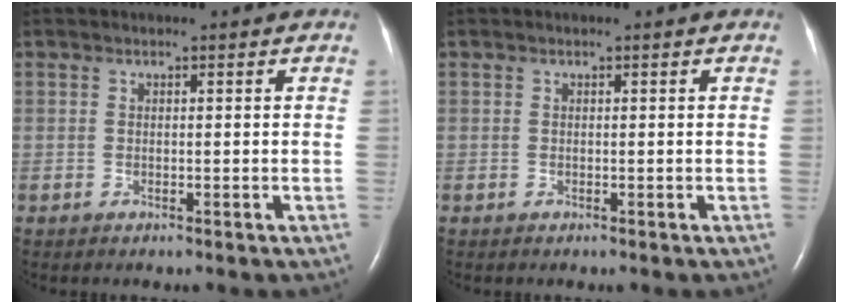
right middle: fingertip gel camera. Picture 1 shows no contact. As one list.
[{"total": 0.0}]